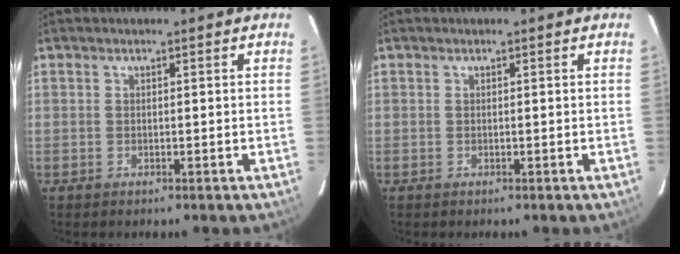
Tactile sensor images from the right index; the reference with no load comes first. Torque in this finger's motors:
{"motor_torque": [0.00, 0.00, 0.00, 0.00]}